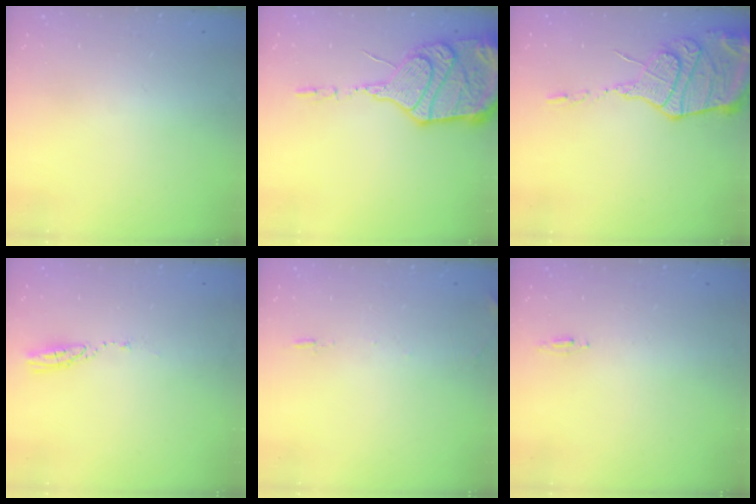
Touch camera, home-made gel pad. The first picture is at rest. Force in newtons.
{"total": 20.3, "press": 20.1, "slide": 2.1}
{"total": 16.4, "press": 16.3, "slide": 1.7}
{"total": 3.6, "press": 3.6, "slide": 0.2}
{"total": 5.6, "press": 5.3, "slide": 1.8}
{"total": 4.6, "press": 4.4, "slide": 1.6}